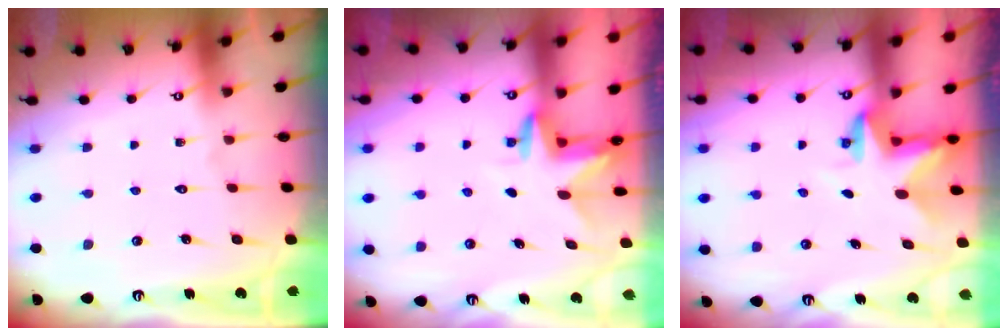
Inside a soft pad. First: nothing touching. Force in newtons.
{"total": 3.0, "press": 3.0, "slide": 0.2}
{"total": 2.8, "press": 2.8, "slide": 0.2}